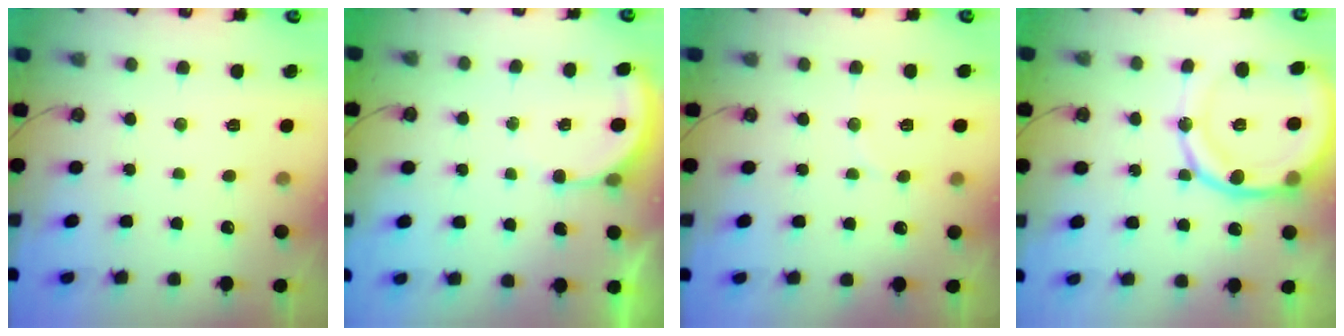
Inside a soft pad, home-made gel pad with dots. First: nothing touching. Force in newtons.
{"total": 2.9, "press": 2.9, "slide": 0.2}
{"total": 4.4, "press": 4.2, "slide": 1.0}
{"total": 16.6, "press": 16.3, "slide": 3.2}